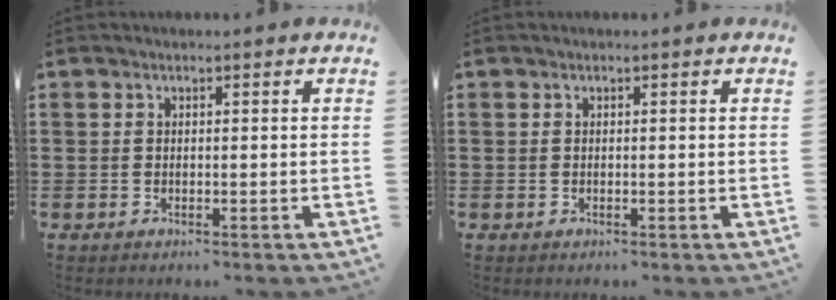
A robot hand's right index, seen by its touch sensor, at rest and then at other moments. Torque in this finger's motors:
{"motor_torque": [0.01, 0.08, 0.02, -0.01]}